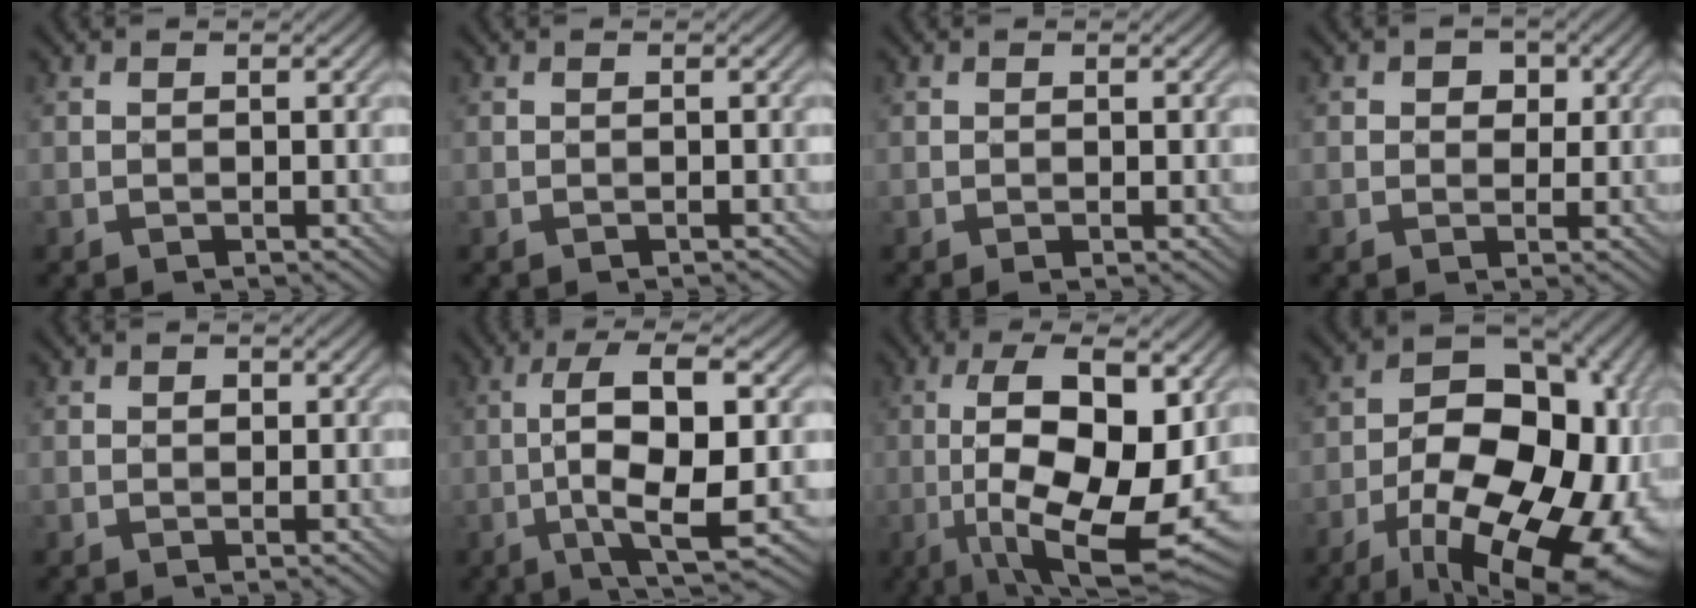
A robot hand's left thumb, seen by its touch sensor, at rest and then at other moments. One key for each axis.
{"total": 0.0}
{"total": 0.7, "fx": -0.2, "fy": 0.2, "fz": 0.6, "tx": -0.014, "ty": 0.000, "tz": -0.003}
{"total": 3.1, "fx": 1.1, "fy": 2.5, "fz": 1.5, "tx": -0.018, "ty": 0.002, "tz": 0.007}
{"total": 0.9, "fx": 0.3, "fy": 0.8, "fz": 0.4, "tx": -0.006, "ty": -0.001, "tz": 0.004}
{"total": 10.0, "fx": -1.4, "fy": 2.7, "fz": 9.6, "tx": -0.174, "ty": 0.013, "tz": -0.026}
{"total": 16.8, "fx": -2.0, "fy": 6.5, "fz": 15.4, "tx": -0.255, "ty": 0.004, "tz": -0.025}
{"total": 23.2, "fx": -10.2, "fy": 13.5, "fz": 16.0, "tx": -0.229, "ty": -0.024, "tz": -0.127}